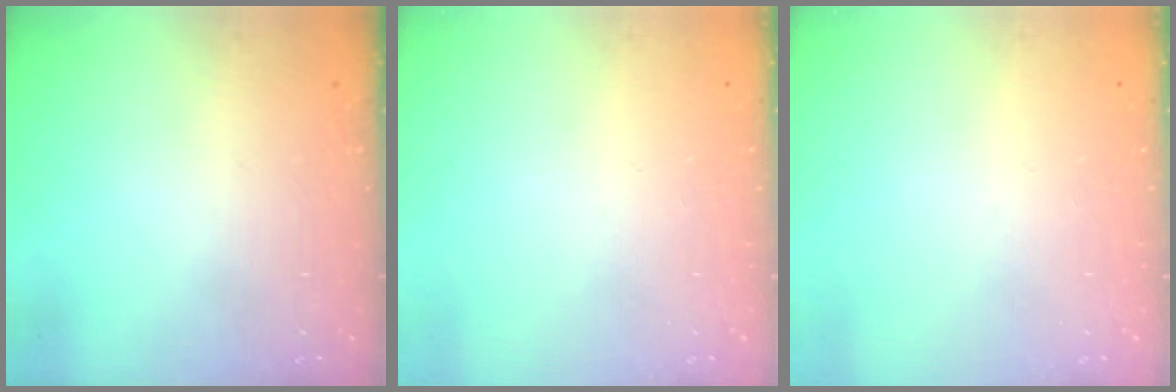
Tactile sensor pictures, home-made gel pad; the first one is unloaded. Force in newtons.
{"total": 0.0}
{"total": 0.0}